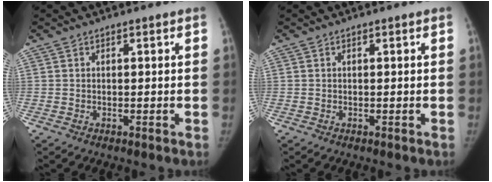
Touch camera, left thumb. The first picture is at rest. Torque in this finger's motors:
{"motor_torque": [-0.39, -0.11, 0.16, -0.10, 0.03]}